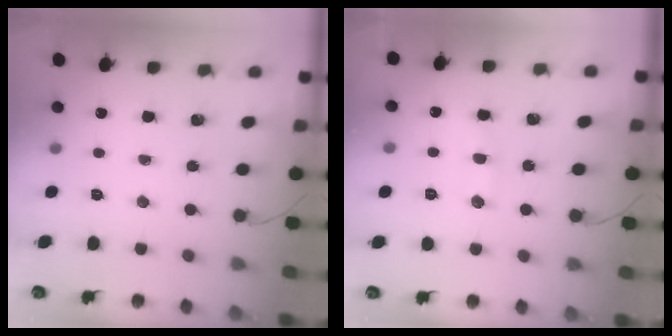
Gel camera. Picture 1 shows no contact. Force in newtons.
{"total": 8.5, "press": 8.5, "slide": 0.8}